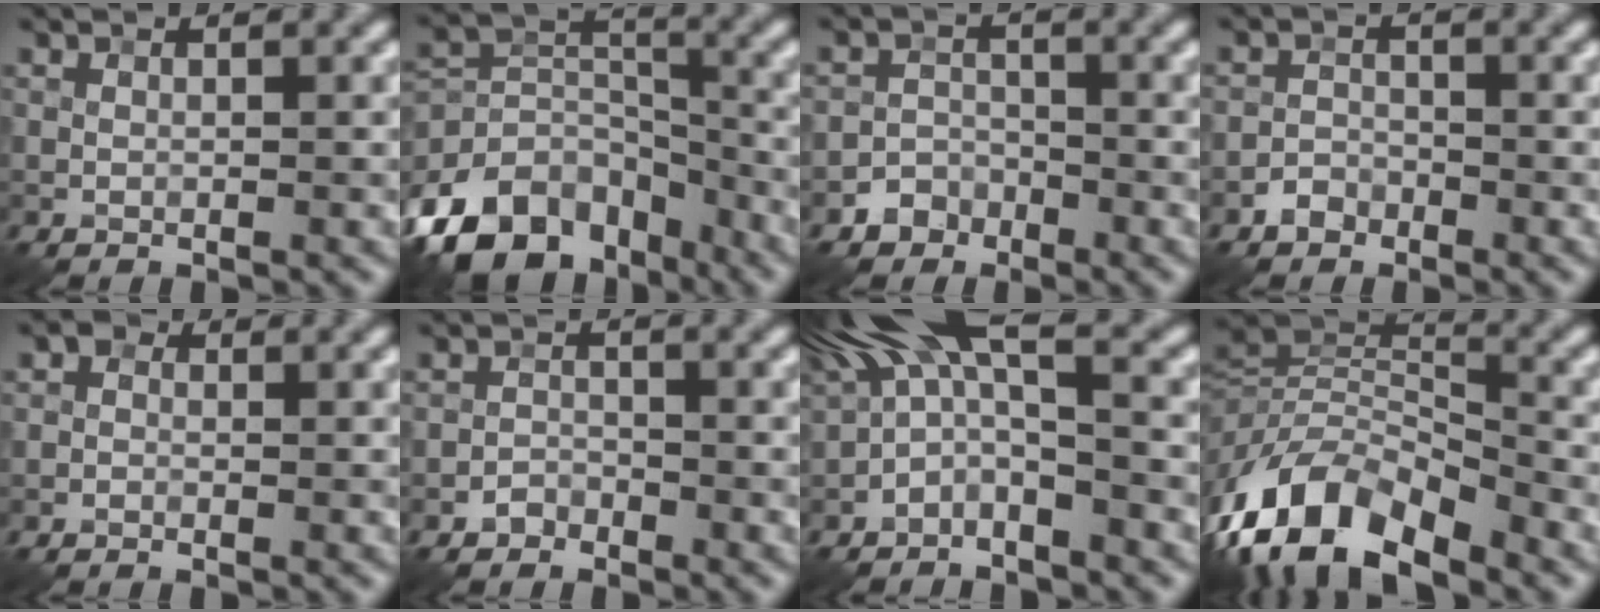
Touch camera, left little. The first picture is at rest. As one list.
[{"total": 12.0, "force": [-8.0, 7.0, 5.7], "torque": [-0.118, 0.008, -0.148]}, {"total": 2.2, "force": [-1.7, 1.5, 0.1], "torque": [0.010, 0.009, -0.033]}, {"total": 1.8, "force": [-1.4, 1.1, 0.3], "torque": [0.002, 0.008, -0.028]}, {"total": 1.0, "force": [0.0, 0.8, 0.6], "torque": [-0.010, 0.000, -0.011]}, {"total": 1.4, "force": [-1.2, 0.7, 0.1], "torque": [0.002, 0.006, -0.025]}, {"total": 6.2, "force": [-0.1, 2.3, 5.7], "torque": [-0.111, 0.032, -0.022]}, {"total": 12.0, "force": [-6.5, 5.9, 8.1], "torque": [-0.158, 0.000, -0.131]}]